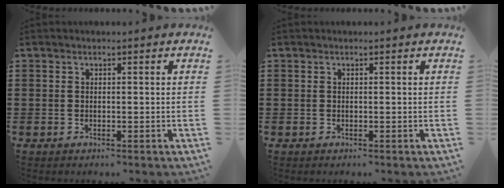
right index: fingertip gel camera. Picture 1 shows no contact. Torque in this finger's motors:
{"motor_torque": [0.00, 0.00, 0.00, 0.00]}